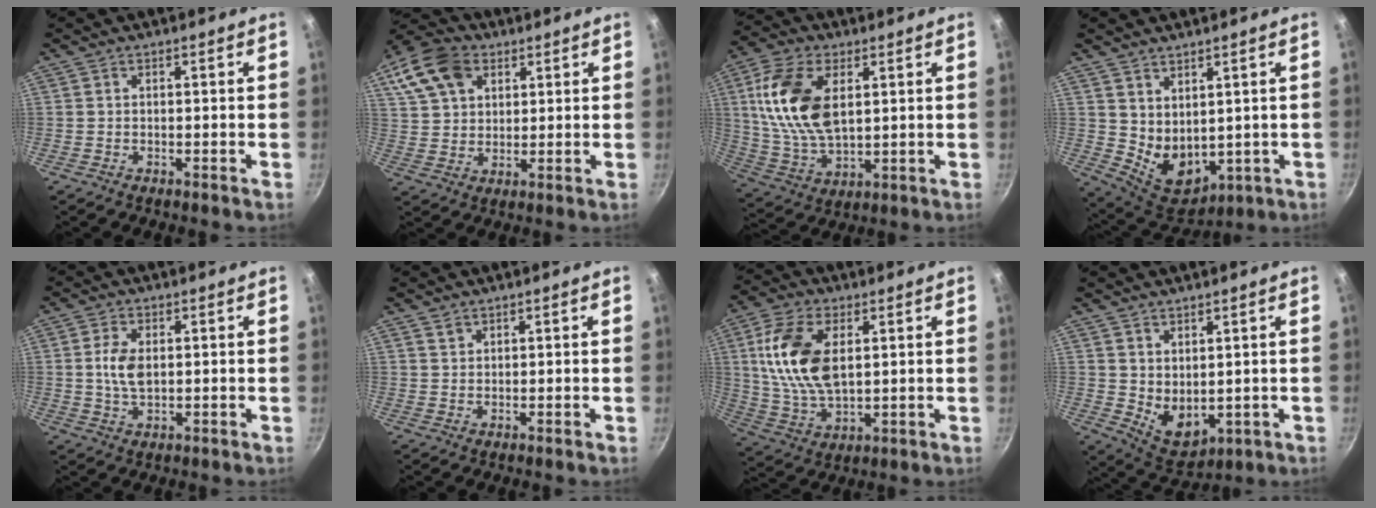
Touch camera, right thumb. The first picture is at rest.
{"total": 13.5, "force": [6.2, 9.5, 7.3], "torque": [-0.132, 0.005, 0.110]}
{"total": 16.6, "force": [4.0, 9.3, 13.1], "torque": [-0.242, -0.009, 0.085]}
{"total": 9.1, "force": [2.9, 6.0, 6.1], "torque": [-0.079, -0.037, 0.079]}
{"total": 5.4, "force": [0.6, 3.1, 4.4], "torque": [-0.082, -0.003, 0.012]}
{"total": 1.4, "force": [1.0, 0.8, 0.4], "torque": [-0.004, -0.003, 0.020]}
{"total": 15.2, "force": [3.4, 8.4, 12.2], "torque": [-0.227, -0.010, 0.071]}
{"total": 7.0, "force": [1.9, 4.5, 5.0], "torque": [-0.063, -0.028, 0.055]}